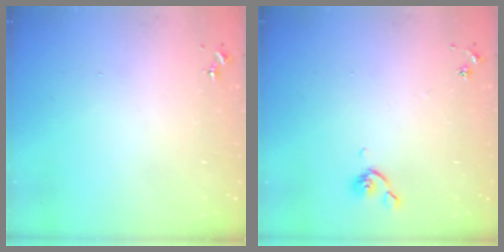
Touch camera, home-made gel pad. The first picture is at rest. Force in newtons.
{"total": 4.4, "press": 4.3, "slide": 0.8}